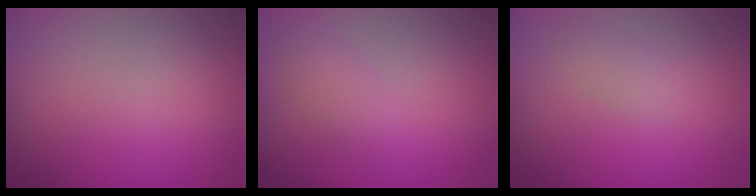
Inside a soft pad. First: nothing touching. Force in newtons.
{"total": 1.7, "press": 1.7, "slide": 0.0}
{"total": 1.2, "press": 1.2, "slide": 0.1}